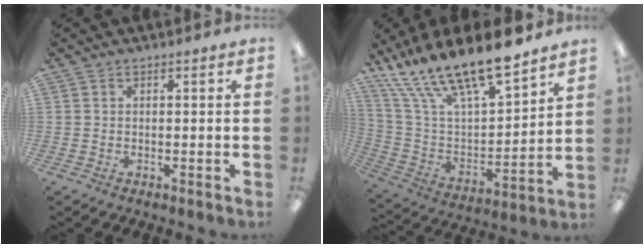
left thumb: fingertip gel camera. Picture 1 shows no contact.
{"total": 19.4, "force": [16.6, 4.7, 9.1], "torque": [-0.185, -0.120, 0.292]}